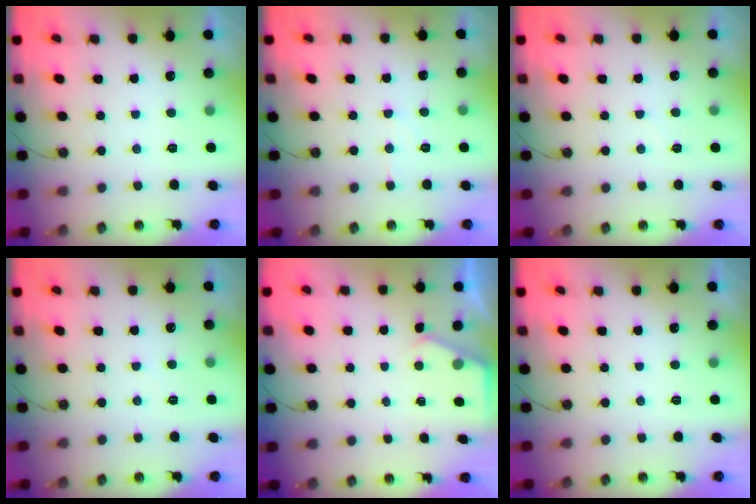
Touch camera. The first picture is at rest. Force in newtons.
{"total": 5.6, "press": 5.6, "slide": 0.7}
{"total": 4.3, "press": 4.2, "slide": 0.6}
{"total": 3.4, "press": 3.3, "slide": 0.5}
{"total": 2.4, "press": 2.4, "slide": 0.4}
{"total": 0.0}